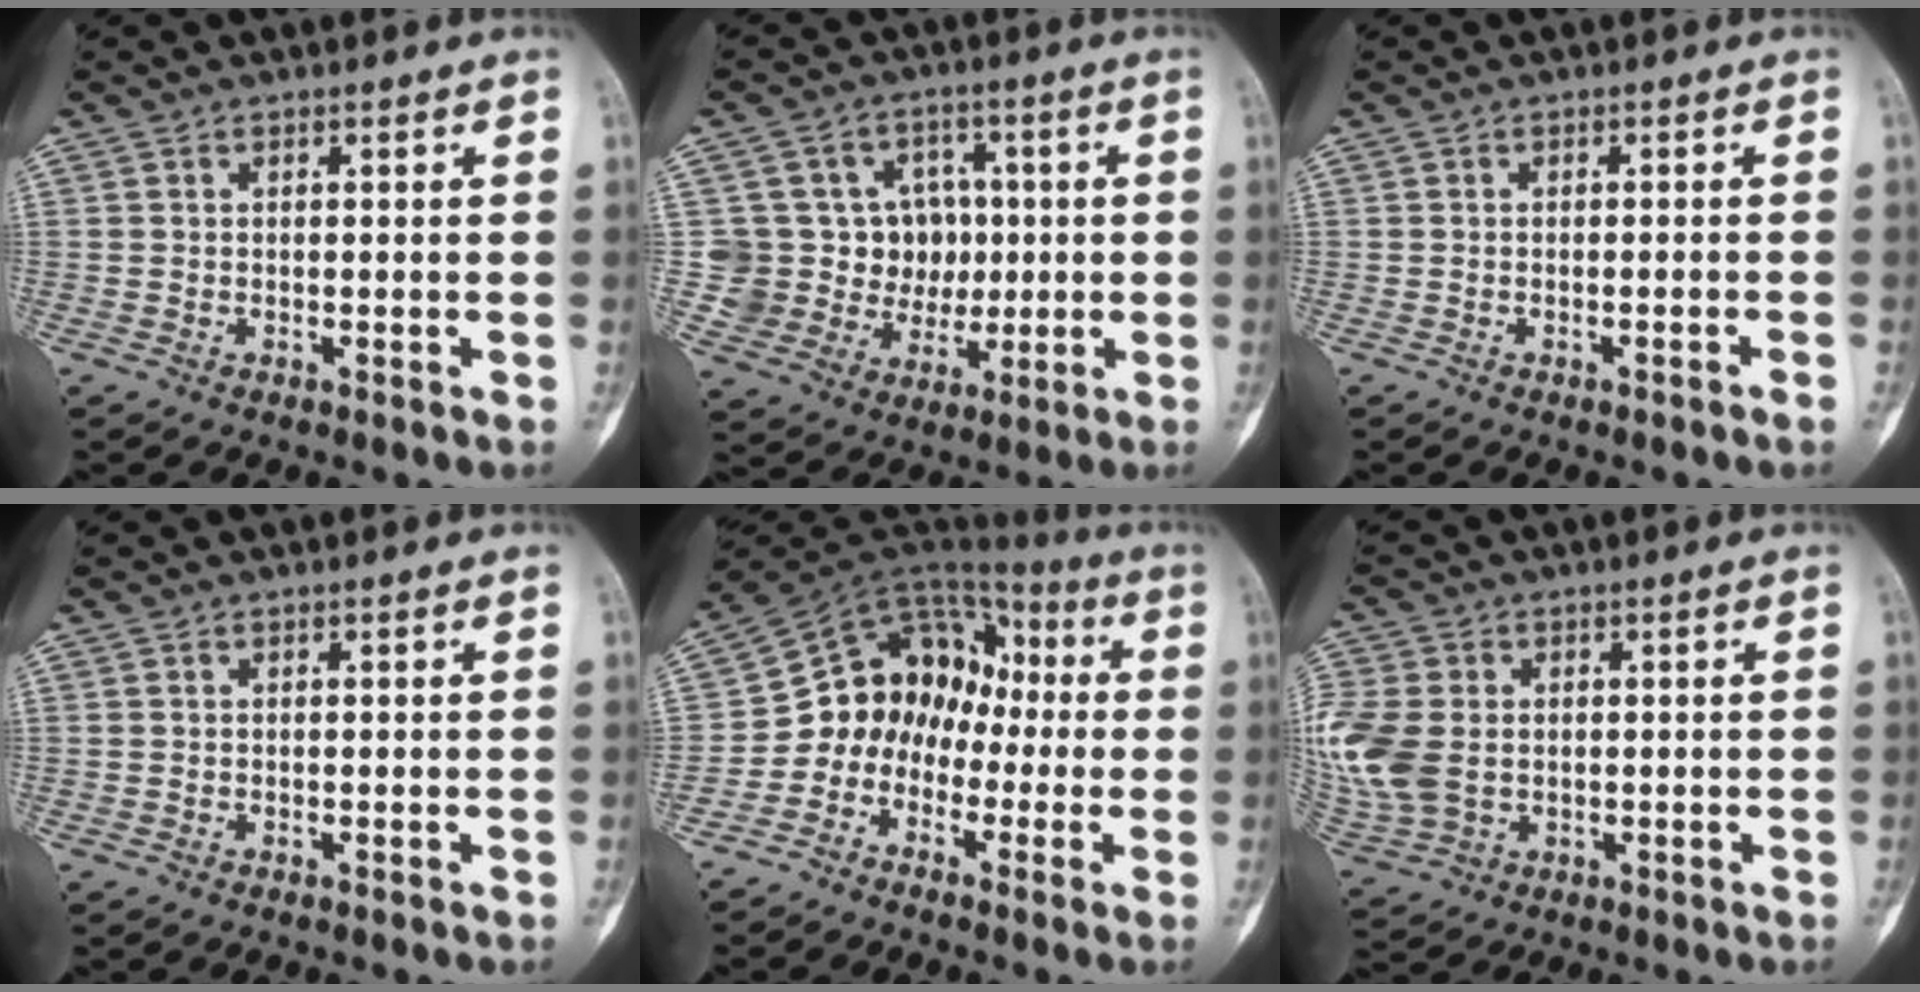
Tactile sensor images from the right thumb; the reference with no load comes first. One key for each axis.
{"total": 13.0, "fx": 0.5, "fy": 11.9, "fz": 5.1, "tx": -0.033, "ty": 0.022, "tz": 0.029}
{"total": 1.3, "fx": -0.9, "fy": -0.2, "fz": 0.9, "tx": -0.023, "ty": 0.009, "tz": -0.008}
{"total": 0.0}
{"total": 11.9, "fx": -3.2, "fy": 10.1, "fz": 5.3, "tx": -0.044, "ty": 0.086, "tz": -0.068}
{"total": 14.8, "fx": 0.4, "fy": 11.2, "fz": 9.6, "tx": -0.255, "ty": 0.000, "tz": 0.023}